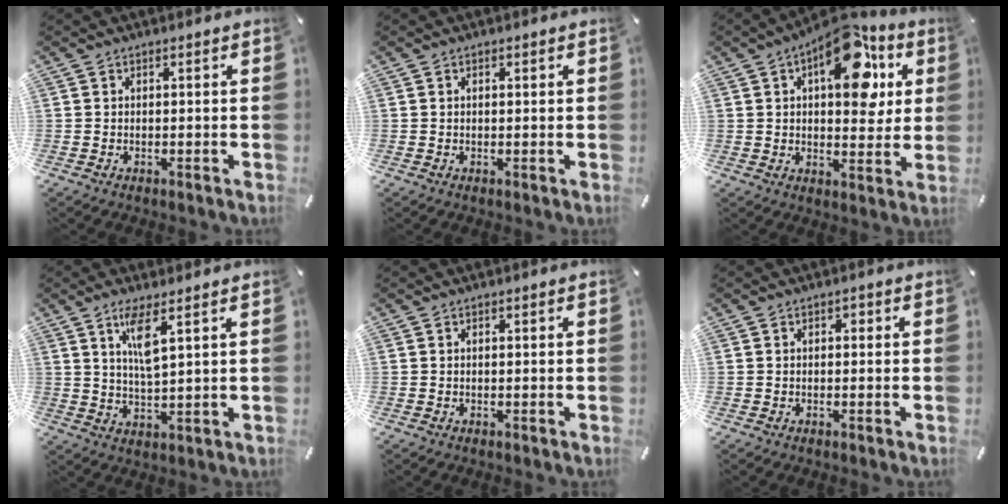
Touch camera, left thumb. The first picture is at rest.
{"total": 0.6, "force": [0.1, 0.4, 0.5], "torque": [-0.010, 0.002, 0.002]}
{"total": 16.8, "force": [7.4, 8.9, 12.1], "torque": [-0.154, -0.030, 0.120]}
{"total": 7.3, "force": [3.7, 1.6, 6.0], "torque": [-0.120, -0.006, 0.062]}
{"total": 0.0}
{"total": 1.0, "force": [0.1, 0.7, 0.7], "torque": [-0.015, 0.007, -0.001]}